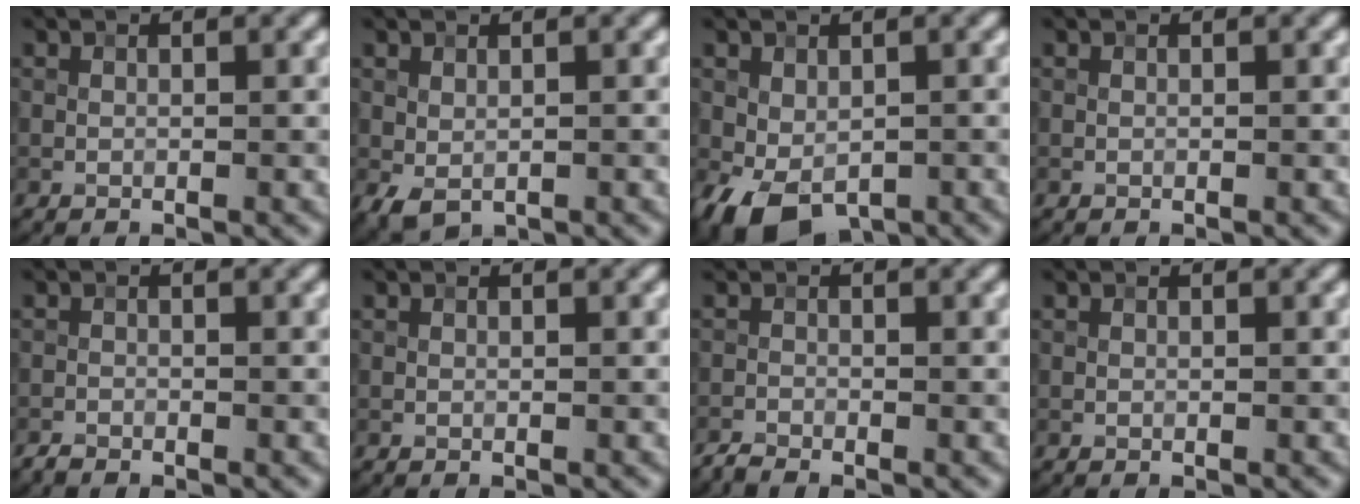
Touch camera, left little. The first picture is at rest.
{"total": 1.4, "force": [-0.1, 1.1, 0.9], "torque": [-0.026, -0.004, 0.004]}
{"total": 5.2, "force": [-1.8, 3.4, 3.5], "torque": [-0.066, -0.002, -0.030]}
{"total": 0.0}
{"total": 0.9, "force": [-0.9, 0.1, -0.1], "torque": [-0.001, 0.003, -0.019]}
{"total": 0.0}
{"total": 1.4, "force": [-1.4, 0.0, 0.0], "torque": [-0.004, -0.001, -0.034]}
{"total": 0.0}